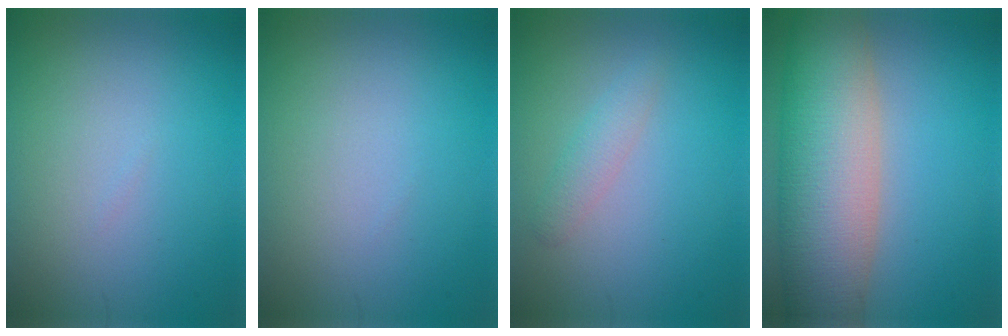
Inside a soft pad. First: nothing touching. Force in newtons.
{"total": 0.0}
{"total": 1.6, "press": 1.6, "slide": 0.1}
{"total": 10.6, "press": 10.6, "slide": 0.8}